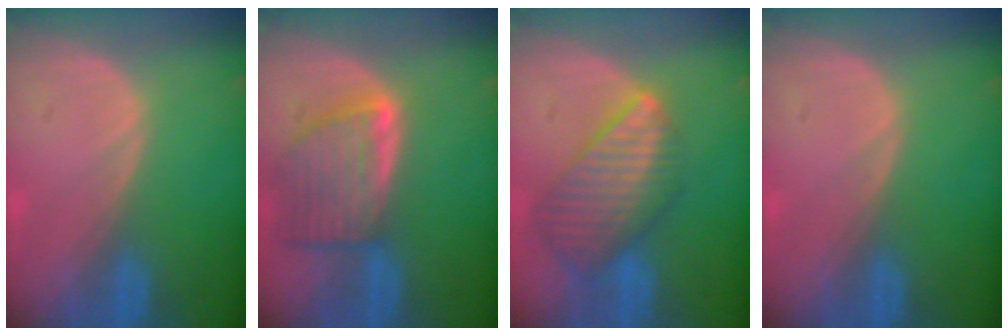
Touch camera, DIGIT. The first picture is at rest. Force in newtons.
{"total": 8.0, "press": 7.3, "slide": 3.3}
{"total": 9.2, "press": 8.0, "slide": 4.5}
{"total": 0.0}